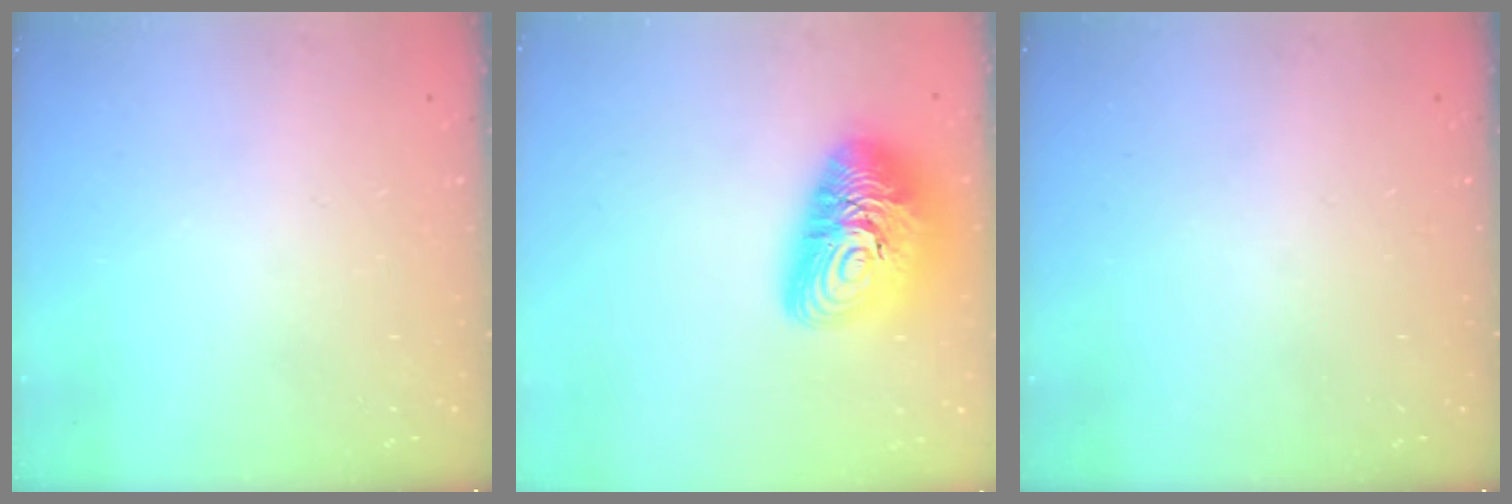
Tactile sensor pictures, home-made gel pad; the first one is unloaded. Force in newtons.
{"total": 17.8, "press": 17.7, "slide": 1.3}
{"total": 0.0}